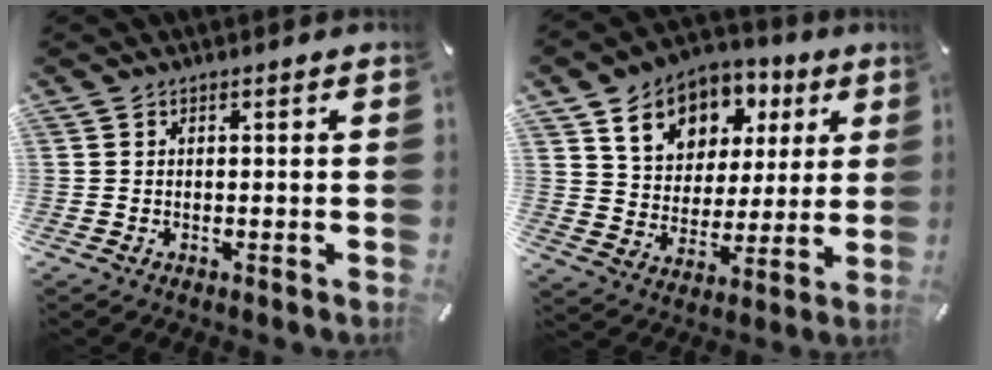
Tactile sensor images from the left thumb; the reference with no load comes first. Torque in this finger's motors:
{"motor_torque": [2.36, 2.36, 1.39, -1.38, 0.16]}